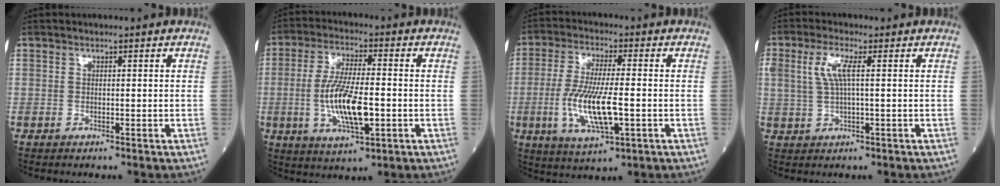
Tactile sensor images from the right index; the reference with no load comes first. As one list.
[{"total": 10.7, "force": [-1.8, 2.6, 10.3], "torque": [-0.207, -0.007, -0.030]}, {"total": 10.9, "force": [-2.3, 2.1, 10.5], "torque": [-0.214, -0.014, -0.038]}, {"total": 4.4, "force": [1.1, 0.9, 4.2], "torque": [-0.099, 0.009, 0.024]}]